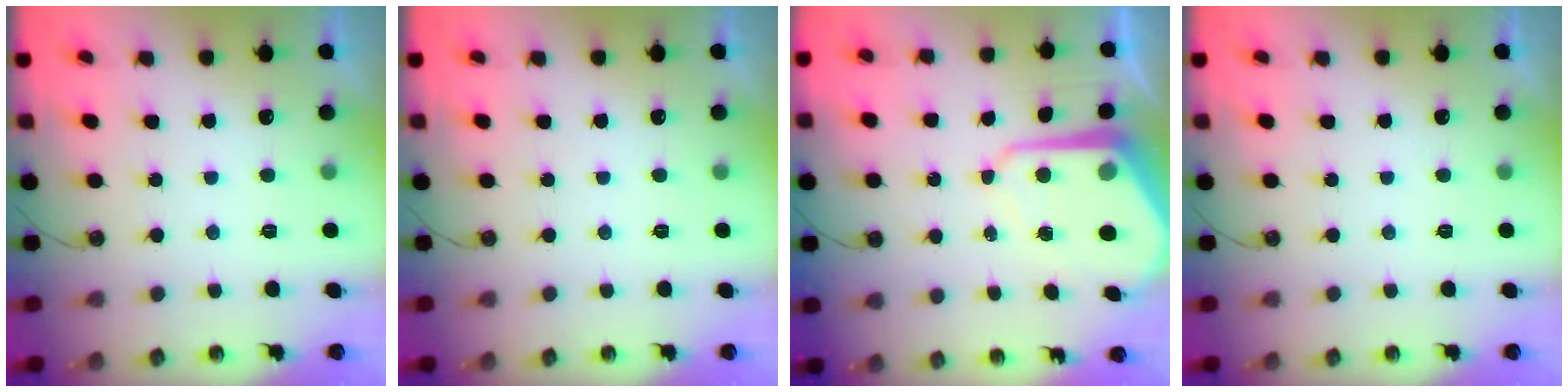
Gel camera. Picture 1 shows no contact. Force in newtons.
{"total": 0.0}
{"total": 9.3, "press": 9.3, "slide": 0.8}
{"total": 0.0}